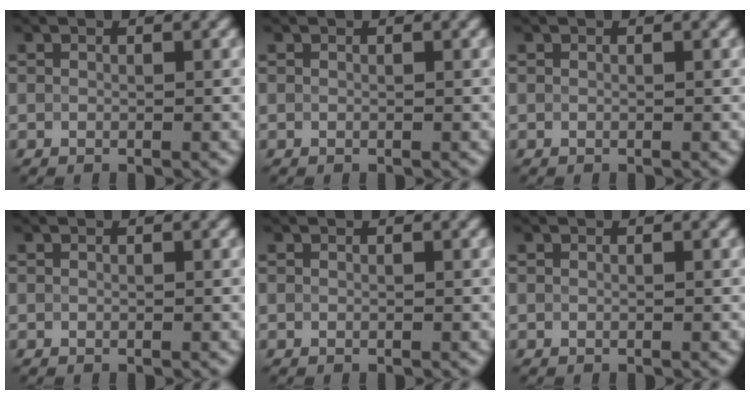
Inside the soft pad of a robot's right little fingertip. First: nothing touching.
{"total": 0.0}
{"total": 0.0}
{"total": 0.0}
{"total": 0.0}
{"total": 0.0}